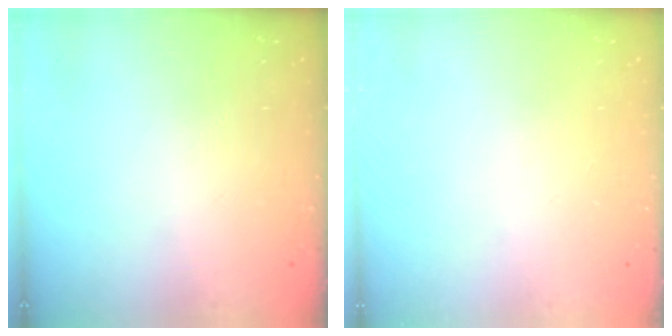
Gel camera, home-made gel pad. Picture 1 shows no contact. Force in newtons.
{"total": 0.0}